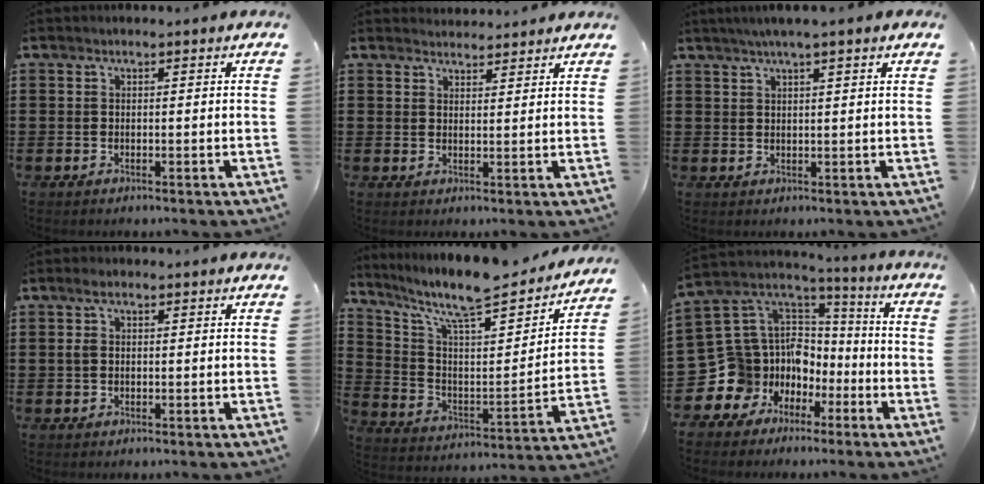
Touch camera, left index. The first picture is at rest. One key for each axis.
{"total": 2.3, "fx": 2.2, "fy": 0.2, "fz": -0.1, "tx": -0.004, "ty": -0.004, "tz": 0.044}
{"total": 2.6, "fx": 1.9, "fy": -0.2, "fz": 1.7, "tx": -0.038, "ty": 0.005, "tz": 0.034}
{"total": 2.5, "fx": 0.4, "fy": 1.4, "fz": 2.1, "tx": -0.053, "ty": 0.006, "tz": 0.003}
{"total": 9.9, "fx": 8.5, "fy": 1.5, "fz": 4.9, "tx": -0.117, "ty": -0.070, "tz": 0.139}
{"total": 12.6, "fx": -3.7, "fy": 11.7, "fz": 2.6, "tx": -0.123, "ty": -0.030, "tz": -0.044}